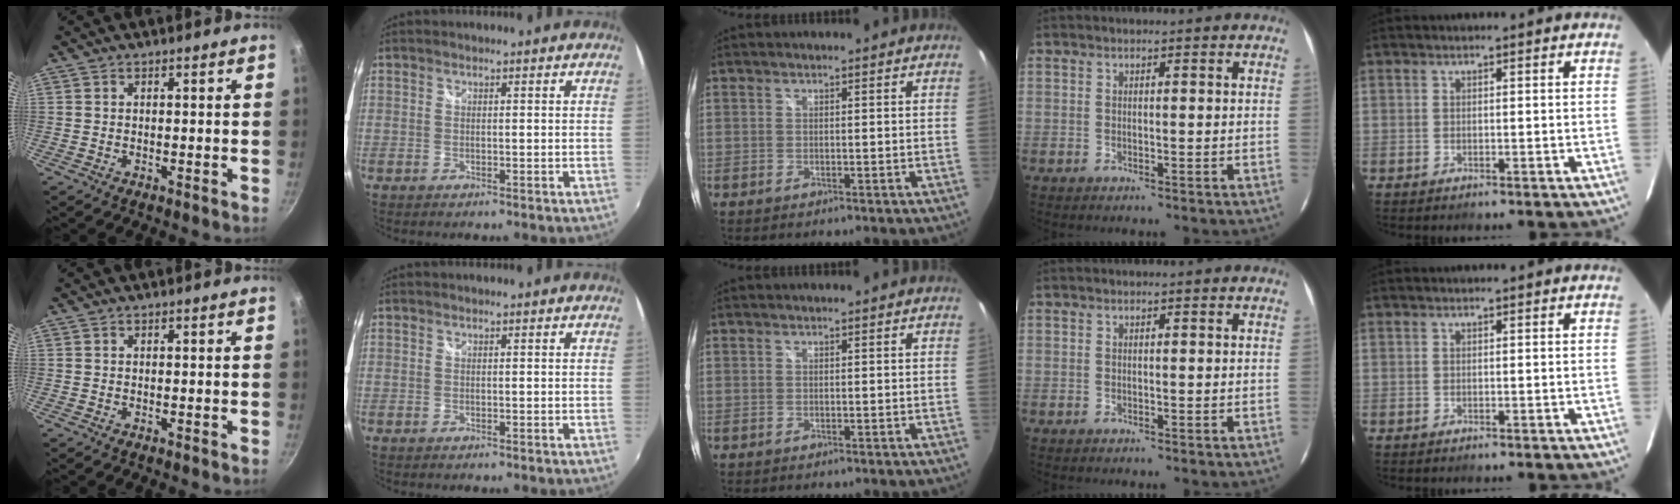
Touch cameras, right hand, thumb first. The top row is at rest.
{}